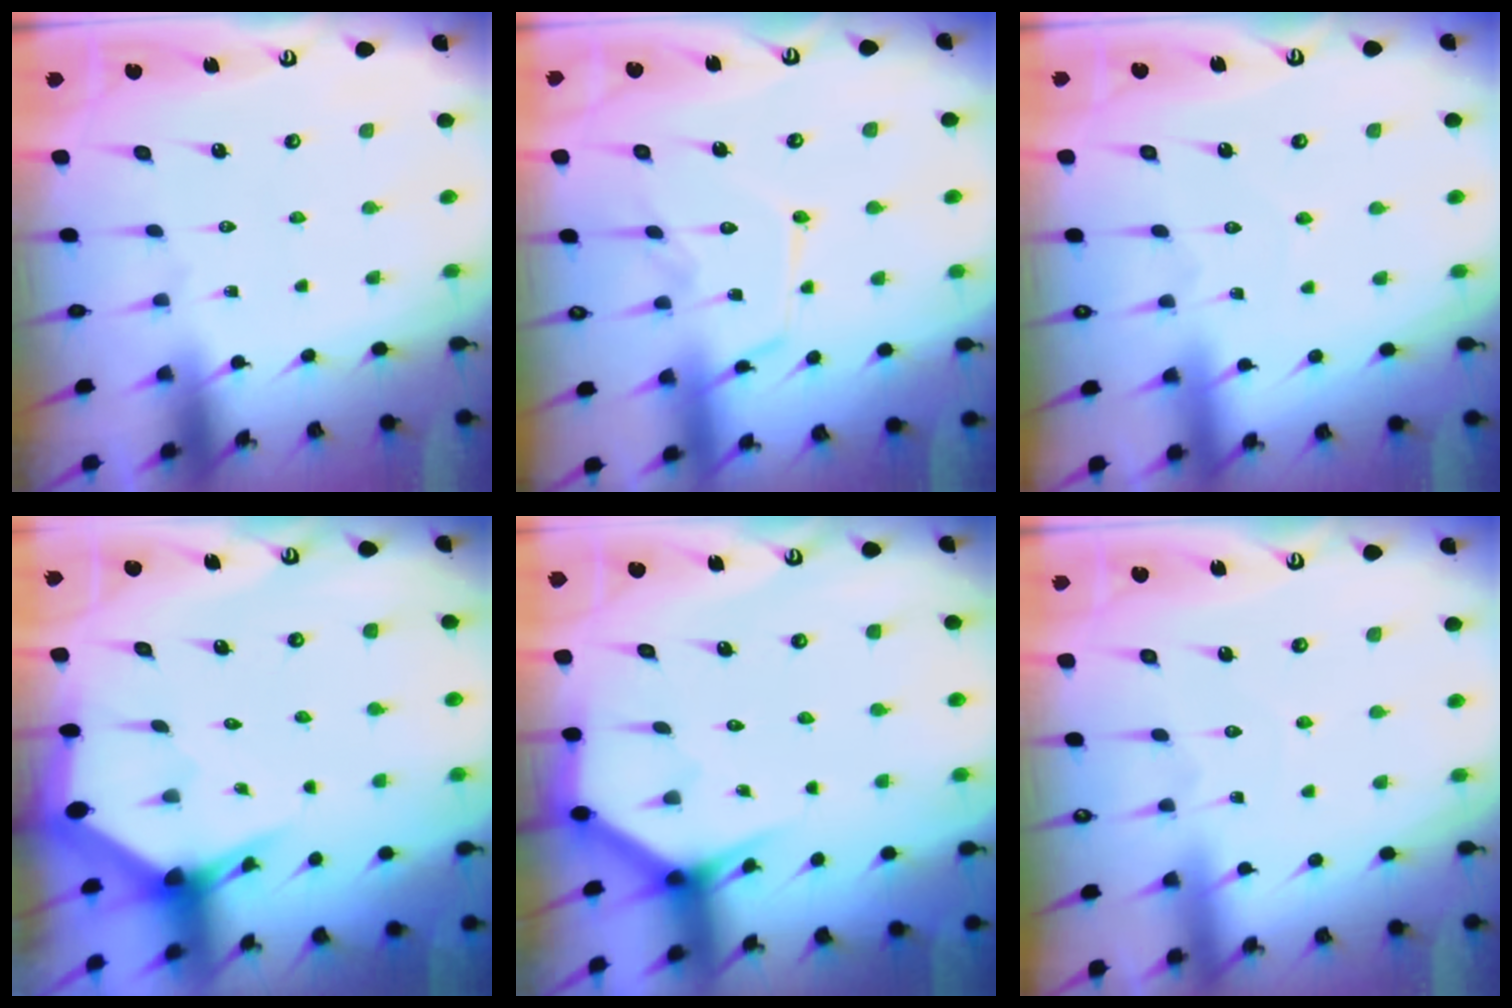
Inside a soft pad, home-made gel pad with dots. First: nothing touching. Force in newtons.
{"total": 12.9, "press": 12.8, "slide": 0.9}
{"total": 3.7, "press": 3.7, "slide": 0.4}
{"total": 3.6, "press": 3.6, "slide": 0.4}
{"total": 3.4, "press": 3.4, "slide": 0.2}
{"total": 3.0, "press": 3.0, "slide": 0.3}